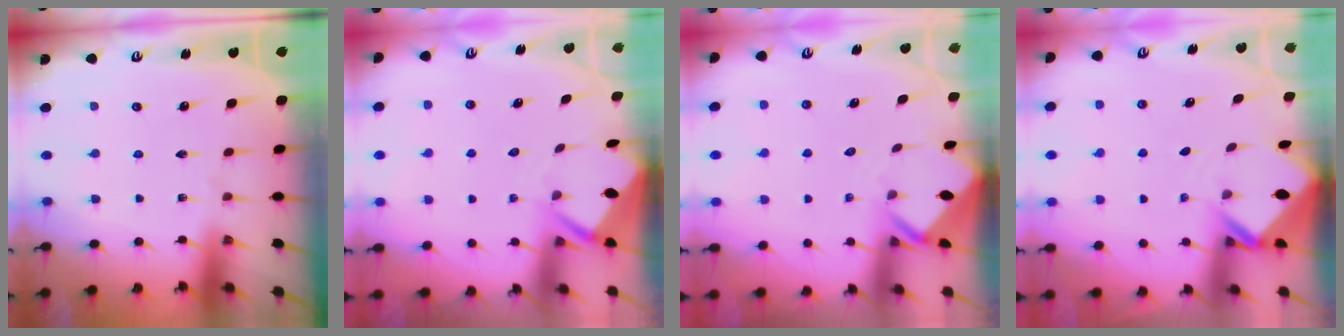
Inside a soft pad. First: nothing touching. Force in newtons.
{"total": 3.4, "press": 3.4, "slide": 0.3}
{"total": 2.4, "press": 2.4, "slide": 0.1}
{"total": 2.7, "press": 2.7, "slide": 0.2}